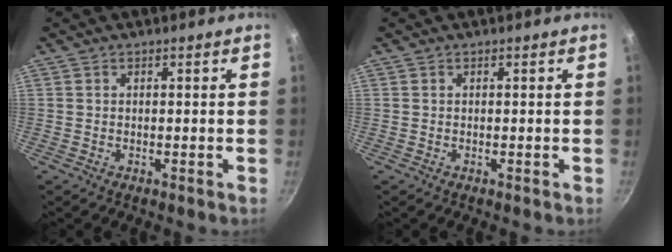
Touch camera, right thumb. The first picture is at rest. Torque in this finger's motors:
{"motor_torque": [0.00, 0.00, -0.03, -0.03, 0.00]}